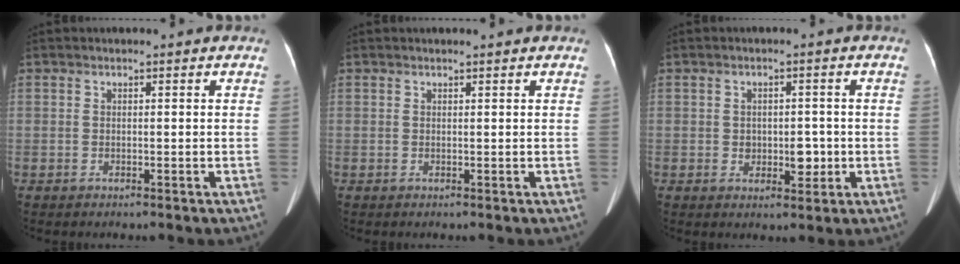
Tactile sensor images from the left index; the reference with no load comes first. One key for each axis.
{"total": 1.5, "fx": 1.4, "fy": 0.1, "fz": 0.7, "tx": -0.010, "ty": 0.014, "tz": 0.019}
{"total": 3.6, "fx": -0.5, "fy": 2.3, "fz": 2.7, "tx": -0.034, "ty": 0.003, "tz": 0.000}